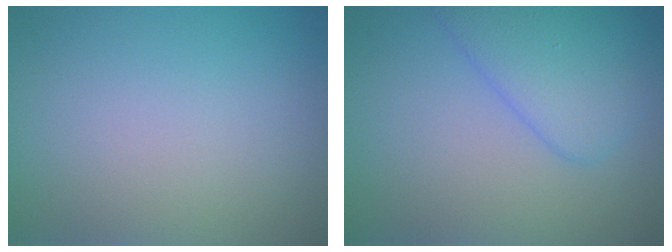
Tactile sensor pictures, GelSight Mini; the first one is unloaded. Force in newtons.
{"total": 4.4, "press": 4.4, "slide": 0.1}